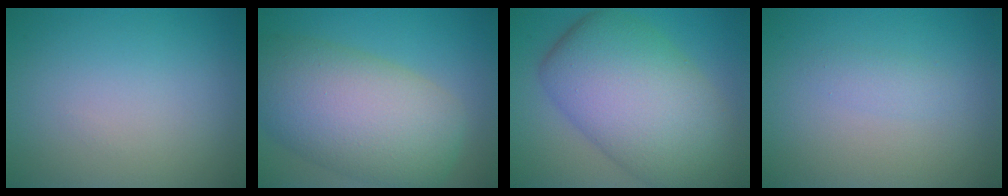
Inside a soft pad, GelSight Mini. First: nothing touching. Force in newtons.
{"total": 10.9, "press": 10.9, "slide": 0.5}
{"total": 12.5, "press": 12.5, "slide": 0.4}
{"total": 1.0, "press": 1.0, "slide": 0.1}